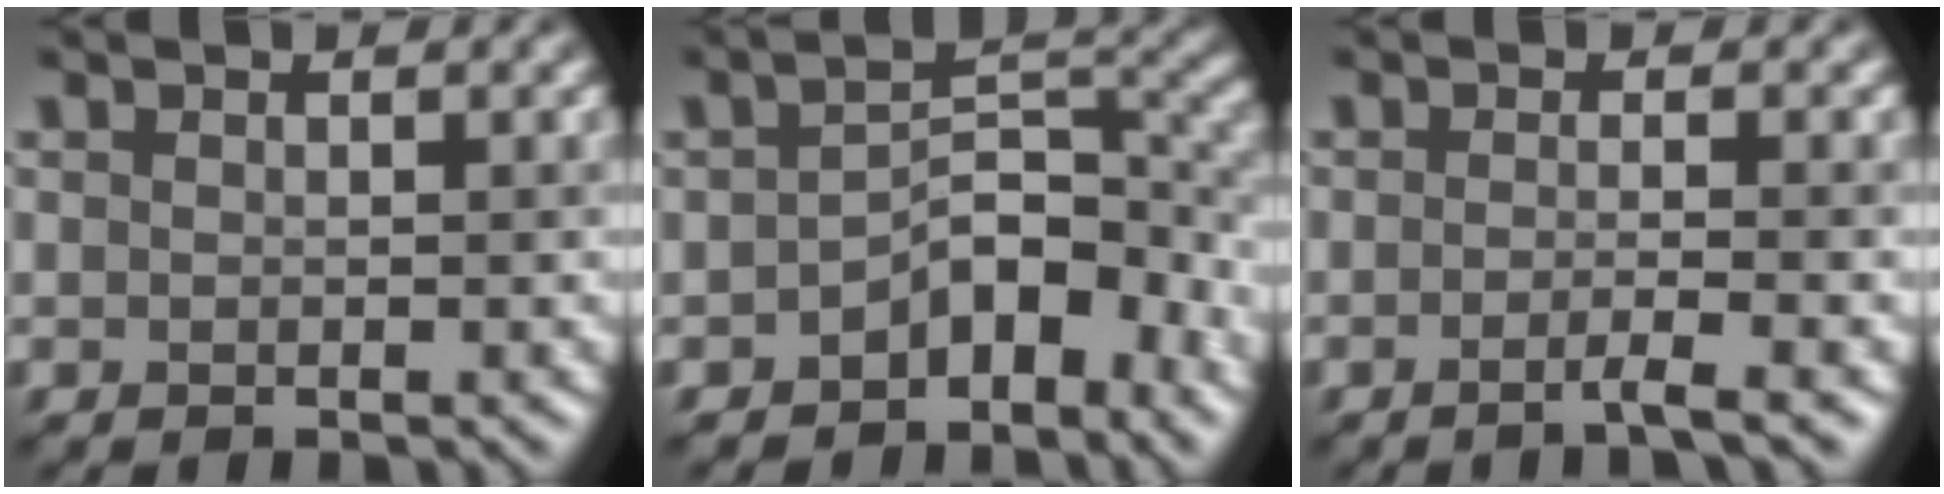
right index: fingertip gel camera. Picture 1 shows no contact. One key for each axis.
{"total": 4.9, "fx": -2.6, "fy": 2.7, "fz": 3.1, "tx": -0.035, "ty": 0.010, "tz": -0.053}
{"total": 2.1, "fx": -1.0, "fy": 0.3, "fz": 1.8, "tx": -0.018, "ty": -0.002, "tz": -0.032}